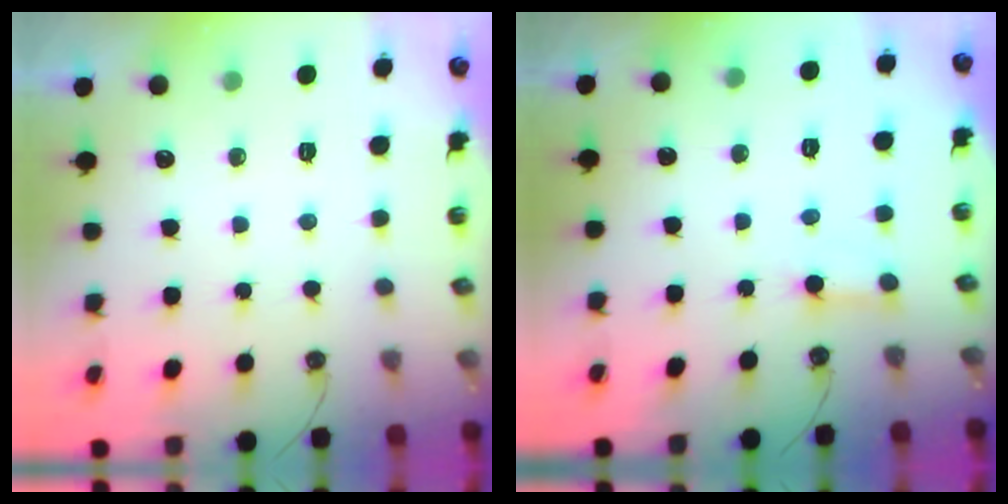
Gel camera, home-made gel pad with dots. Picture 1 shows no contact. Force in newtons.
{"total": 2.5, "press": 2.5, "slide": 0.1}